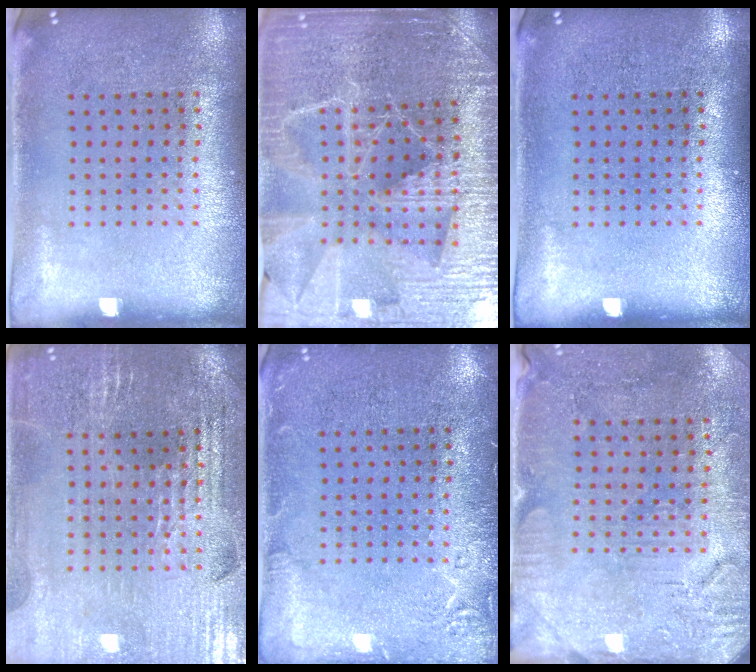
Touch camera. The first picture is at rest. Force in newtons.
{"total": 4.8, "press": 4.5, "slide": 1.7}
{"total": 0.0}
{"total": 2.8, "press": 2.8, "slide": 0.5}
{"total": 2.2, "press": 2.2, "slide": 0.4}
{"total": 3.0, "press": 2.7, "slide": 1.2}